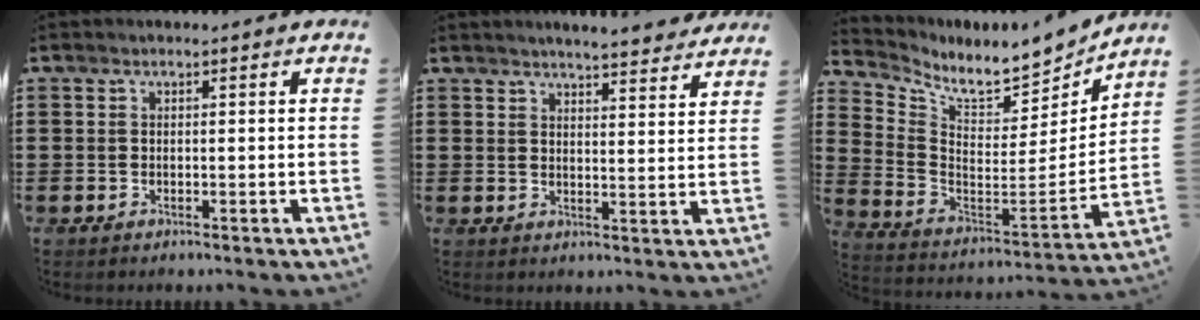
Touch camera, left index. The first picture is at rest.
{"total": 4.0, "force": [4.0, -0.3, 0.7], "torque": [-0.027, -0.018, 0.071]}
{"total": 7.2, "force": [6.6, 1.5, 2.3], "torque": [-0.075, -0.063, 0.110]}